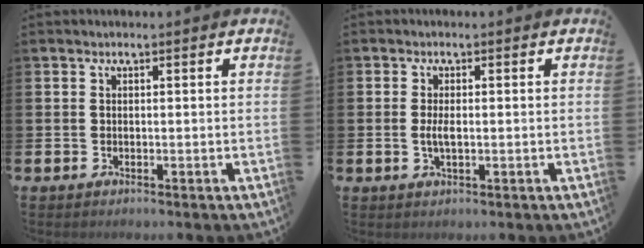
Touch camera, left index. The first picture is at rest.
{"total": 2.2, "force": [-0.1, 0.8, 2.0], "torque": [-0.034, 0.000, -0.004]}